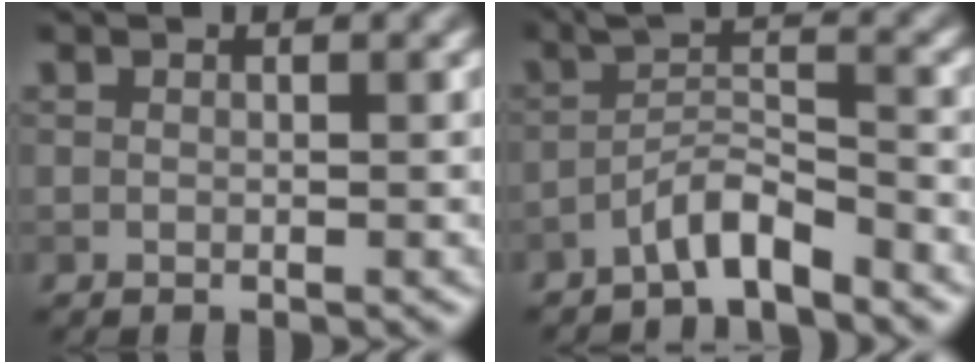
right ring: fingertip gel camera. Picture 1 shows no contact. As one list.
[{"total": 3.6, "force": [-2.7, 0.5, 2.2], "torque": [-0.037, 0.014, -0.057]}]